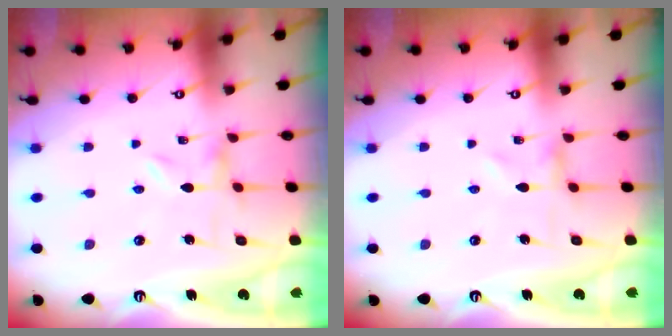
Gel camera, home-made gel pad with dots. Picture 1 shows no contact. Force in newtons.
{"total": 0.0}